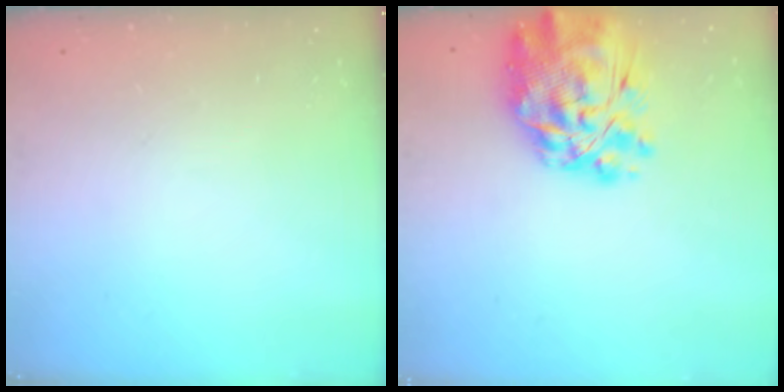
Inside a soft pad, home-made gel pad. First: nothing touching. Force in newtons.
{"total": 17.1, "press": 16.2, "slide": 5.6}